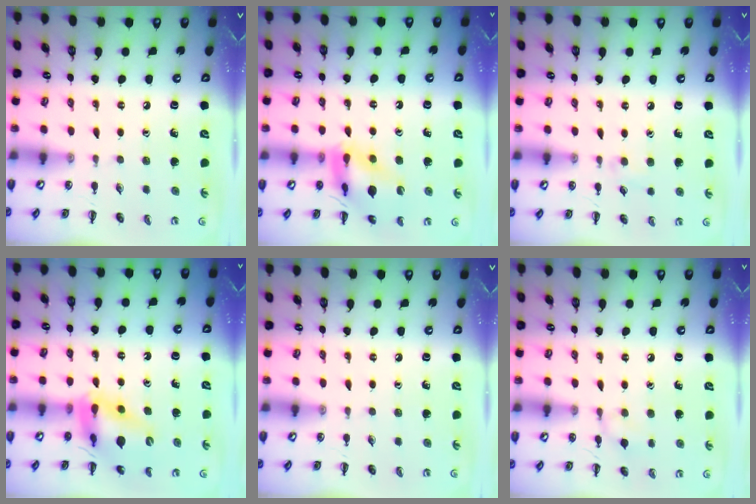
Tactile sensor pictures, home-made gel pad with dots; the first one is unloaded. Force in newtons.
{"total": 14.2, "press": 14.0, "slide": 1.8}
{"total": 3.9, "press": 3.6, "slide": 1.5}
{"total": 13.1, "press": 12.6, "slide": 3.8}
{"total": 0.0}
{"total": 7.3, "press": 6.9, "slide": 2.1}